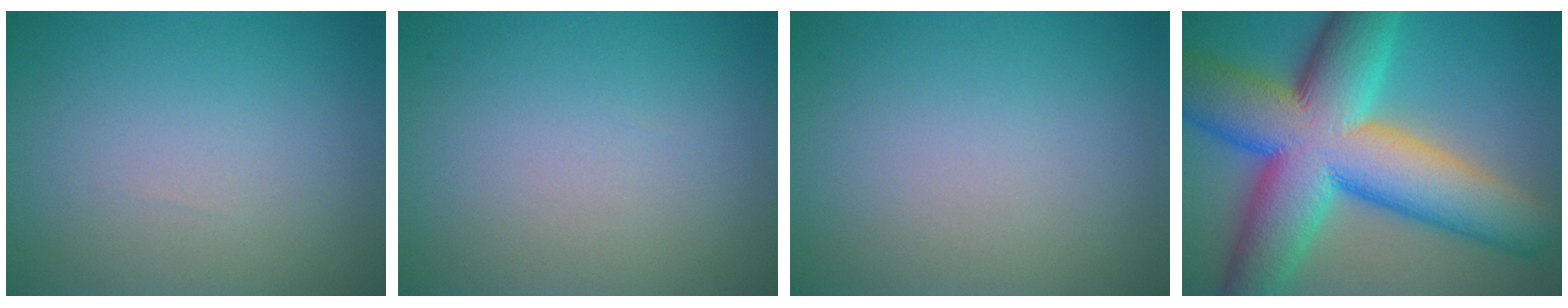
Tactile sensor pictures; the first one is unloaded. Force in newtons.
{"total": 0.0}
{"total": 0.0}
{"total": 17.4, "press": 17.4, "slide": 0.5}